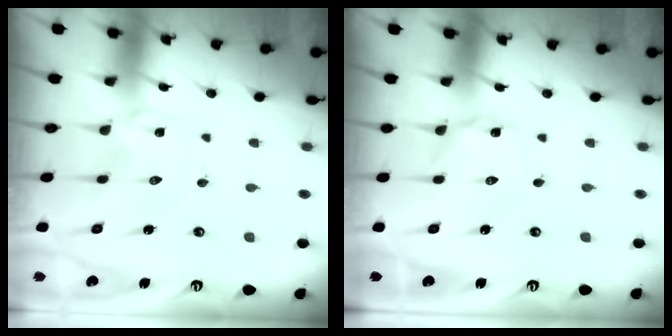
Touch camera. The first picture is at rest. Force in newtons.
{"total": 1.0, "press": 1.0, "slide": 0.1}